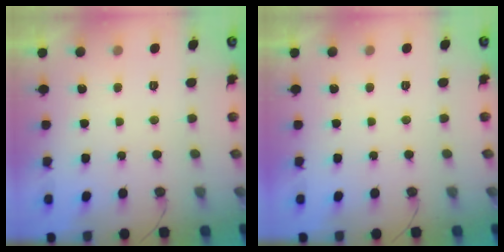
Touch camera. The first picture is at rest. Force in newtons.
{"total": 1.9, "press": 1.9, "slide": 0.1}